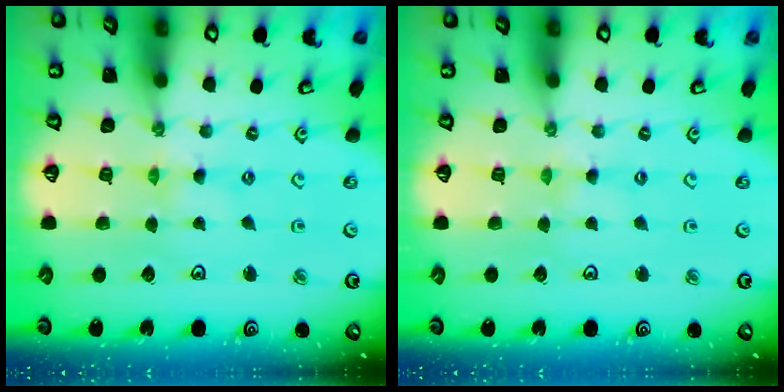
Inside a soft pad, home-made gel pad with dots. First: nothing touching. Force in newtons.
{"total": 0.7, "press": 0.7, "slide": 0.1}